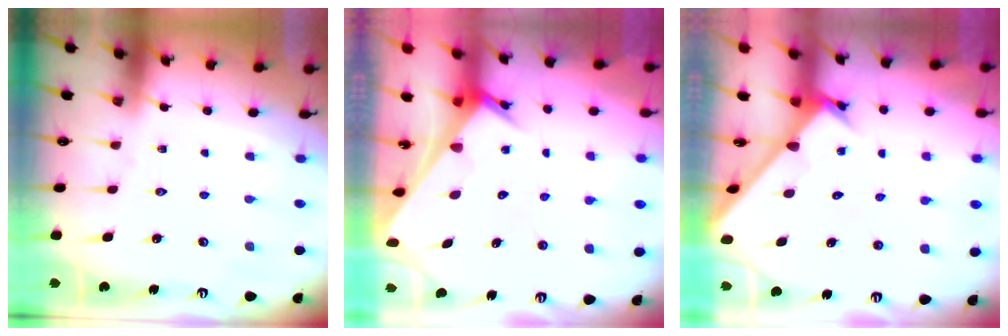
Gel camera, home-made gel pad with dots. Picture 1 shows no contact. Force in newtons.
{"total": 3.3, "press": 3.3, "slide": 0.2}
{"total": 2.8, "press": 2.8, "slide": 0.3}